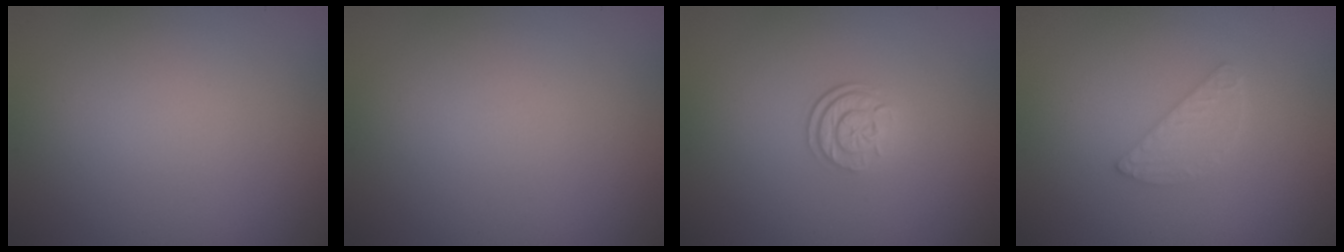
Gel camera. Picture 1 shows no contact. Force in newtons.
{"total": 0.0}
{"total": 2.3, "press": 1.7, "slide": 1.7}
{"total": 1.9, "press": 1.8, "slide": 0.2}